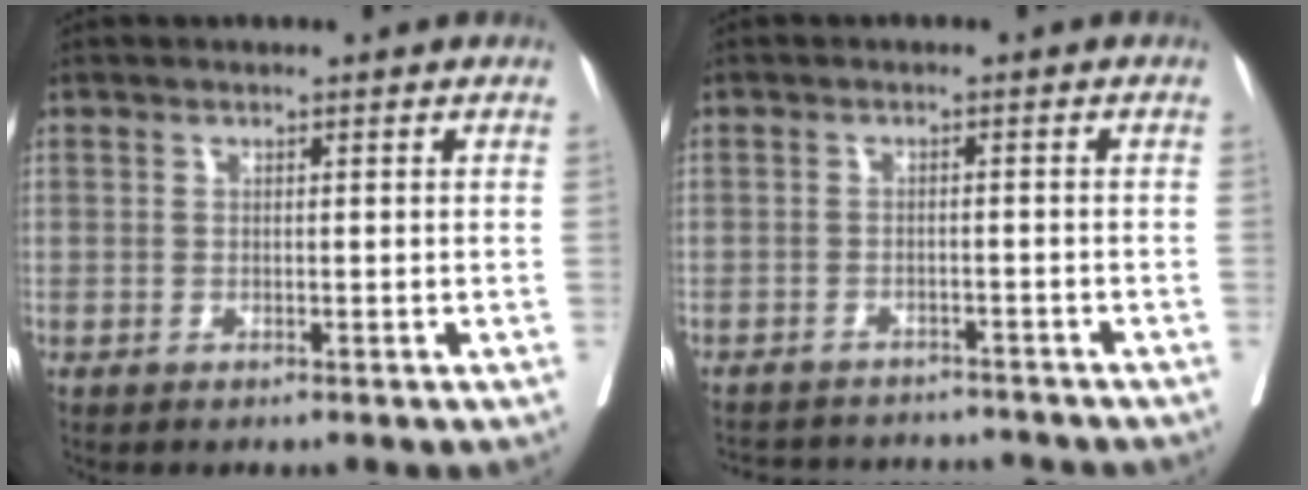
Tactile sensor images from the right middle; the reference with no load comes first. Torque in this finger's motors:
{"motor_torque": [0.07, -0.26, 0.02, 0.01]}